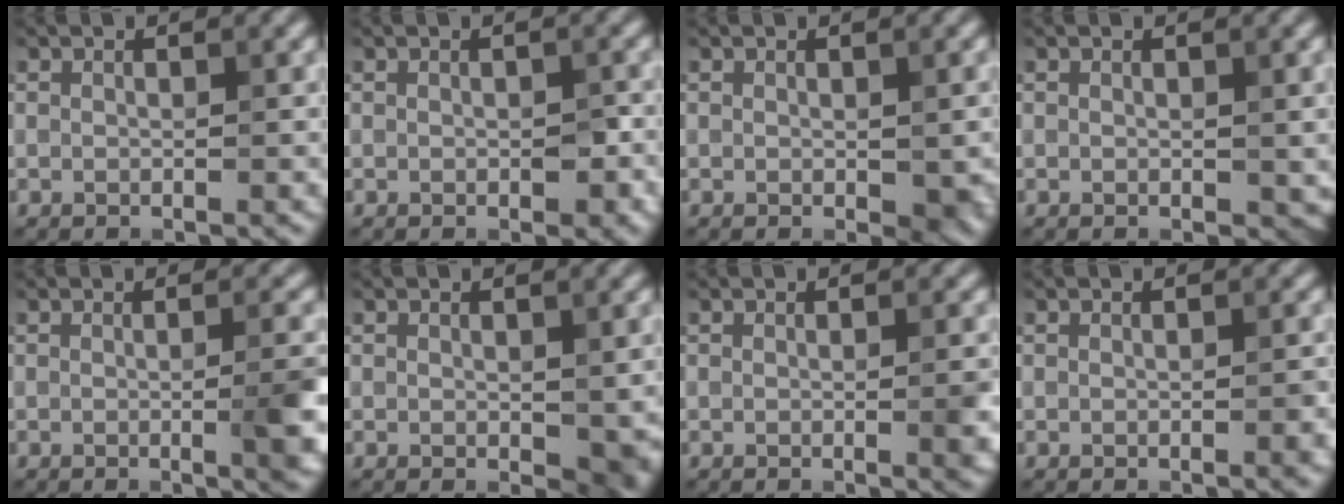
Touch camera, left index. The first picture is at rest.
{"total": 1.5, "force": [-0.3, 0.8, 1.3], "torque": [-0.018, -0.001, -0.001]}
{"total": 2.5, "force": [-0.3, 1.3, 2.1], "torque": [-0.026, -0.008, 0.001]}
{"total": 1.0, "force": [0.1, 0.6, 0.7], "torque": [-0.007, -0.002, 0.003]}
{"total": 4.2, "force": [-0.4, 1.1, 4.1], "torque": [-0.046, -0.002, -0.007]}
{"total": 4.1, "force": [-0.4, 2.3, 3.4], "torque": [-0.043, -0.013, -0.001]}
{"total": 2.2, "force": [-0.2, 0.5, 2.2], "torque": [-0.024, -0.002, -0.004]}
{"total": 1.1, "force": [-0.3, 0.1, 1.1], "torque": [-0.013, 0.001, -0.004]}